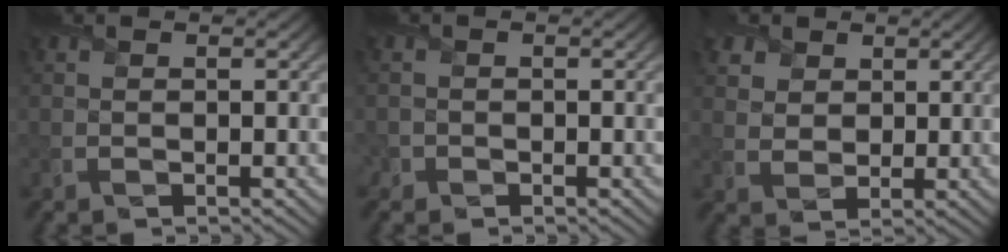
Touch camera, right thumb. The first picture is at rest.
{"total": 1.0, "force": [-0.8, 0.7, 0.0], "torque": [0.003, 0.000, -0.020]}
{"total": 6.3, "force": [3.4, 4.7, 2.3], "torque": [-0.099, -0.001, 0.066]}